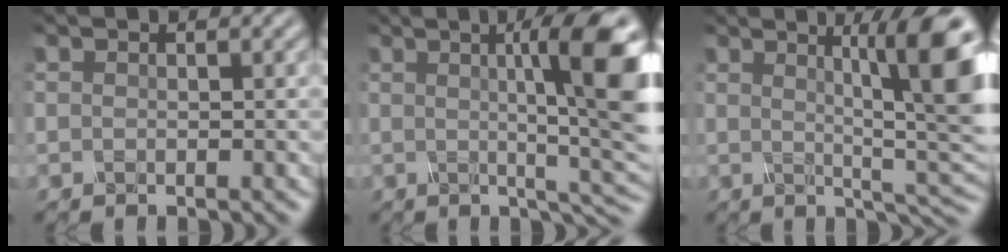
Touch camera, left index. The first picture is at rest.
{"total": 10.7, "force": [1.4, 2.1, 10.4], "torque": [-0.117, 0.003, 0.026]}
{"total": 10.2, "force": [2.4, 1.9, 9.7], "torque": [-0.100, 0.009, 0.039]}